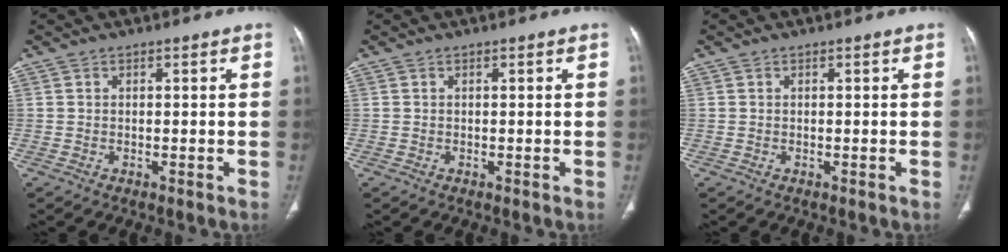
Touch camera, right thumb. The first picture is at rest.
{"total": 0.0}
{"total": 0.0}